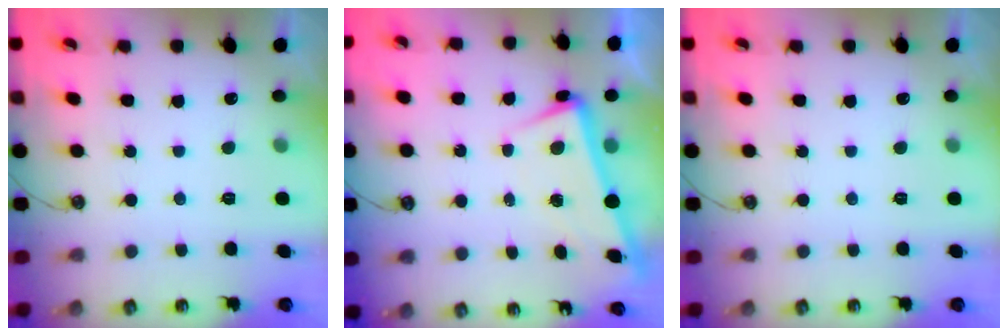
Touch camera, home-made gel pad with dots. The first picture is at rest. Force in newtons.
{"total": 3.2, "press": 3.0, "slide": 1.2}
{"total": 0.0}